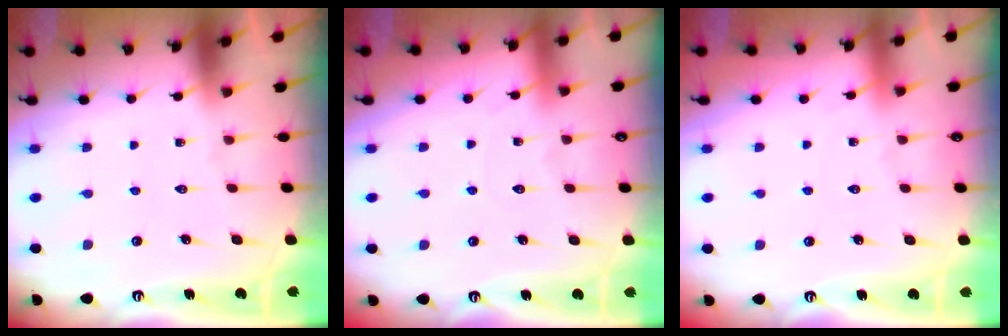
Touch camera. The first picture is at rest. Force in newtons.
{"total": 3.0, "press": 2.9, "slide": 0.4}
{"total": 2.1, "press": 2.1, "slide": 0.3}